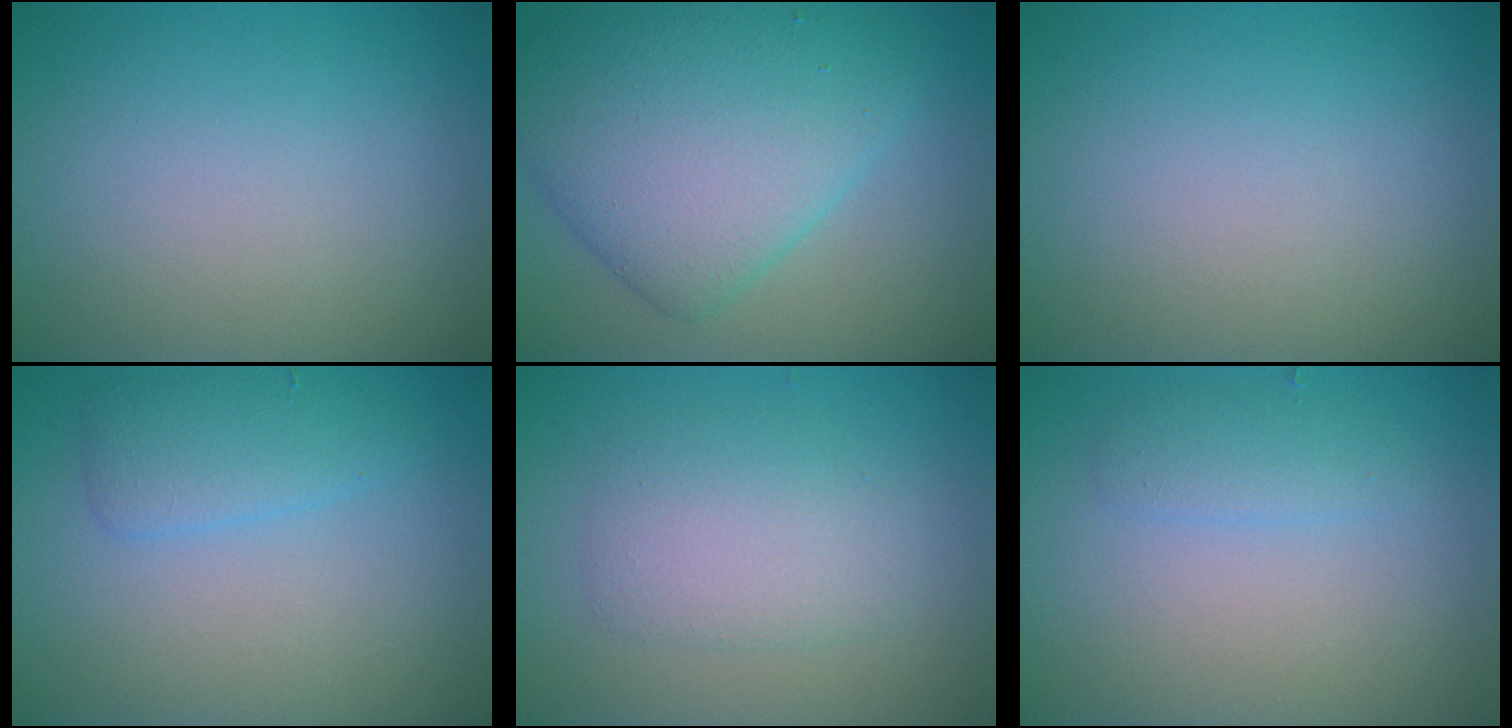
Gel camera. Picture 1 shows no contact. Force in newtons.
{"total": 8.5, "press": 8.5, "slide": 0.4}
{"total": 0.0}
{"total": 2.6, "press": 2.6, "slide": 0.1}
{"total": 3.2, "press": 3.2, "slide": 0.0}
{"total": 1.7, "press": 1.7, "slide": 0.2}